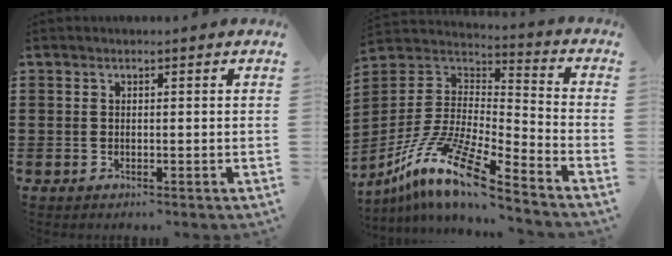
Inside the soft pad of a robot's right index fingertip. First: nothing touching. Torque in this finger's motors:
{"motor_torque": [1.10, 1.04, 0.51, 0.14]}